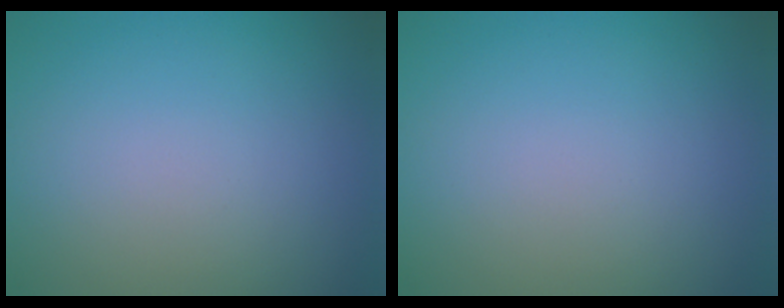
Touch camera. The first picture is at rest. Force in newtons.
{"total": 0.0}